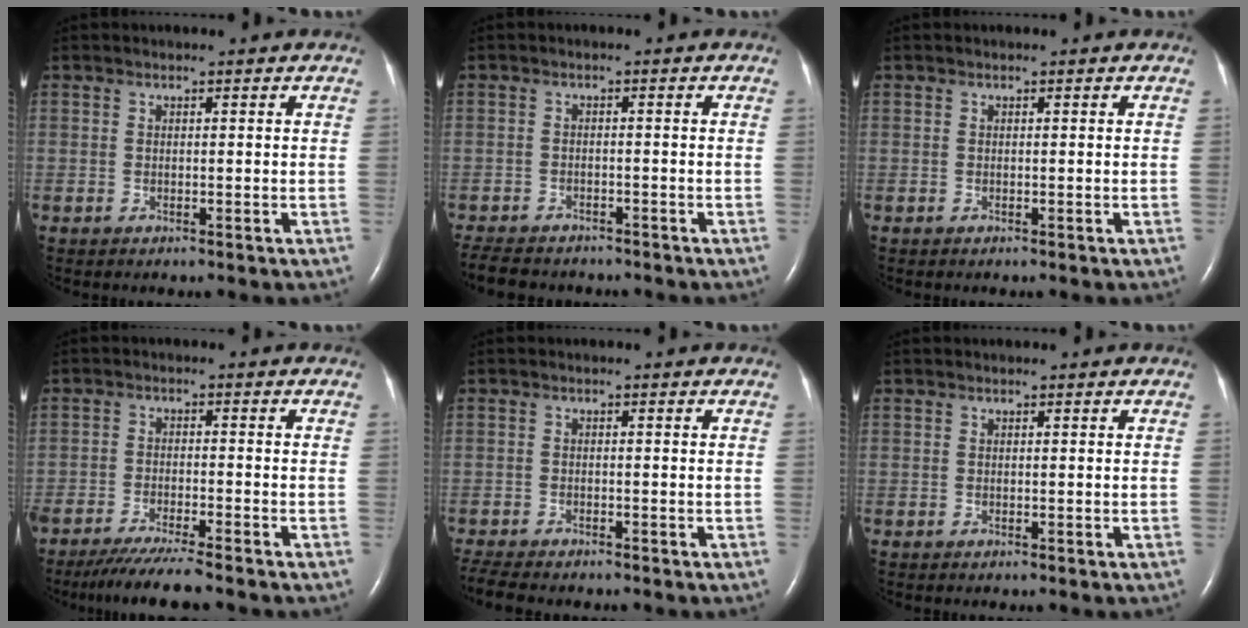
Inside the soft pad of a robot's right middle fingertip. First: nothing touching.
{"total": 8.3, "force": [-7.2, 2.9, 2.9], "torque": [-0.054, -0.007, -0.104]}
{"total": 0.0}
{"total": 7.3, "force": [-6.3, -0.3, 3.7], "torque": [-0.060, -0.023, -0.106]}
{"total": 5.5, "force": [-4.8, 1.2, 2.3], "torque": [-0.041, -0.011, -0.080]}
{"total": 0.0}